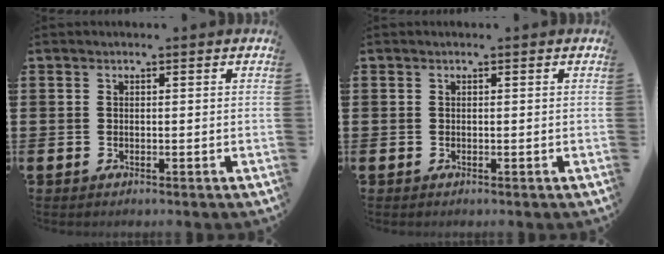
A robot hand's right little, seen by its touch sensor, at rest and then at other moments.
{"total": 0.0}